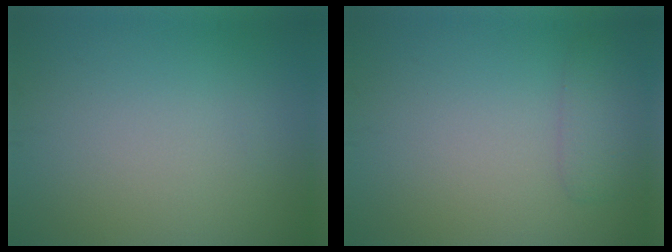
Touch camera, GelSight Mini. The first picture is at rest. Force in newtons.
{"total": 1.5, "press": 1.5, "slide": 0.2}